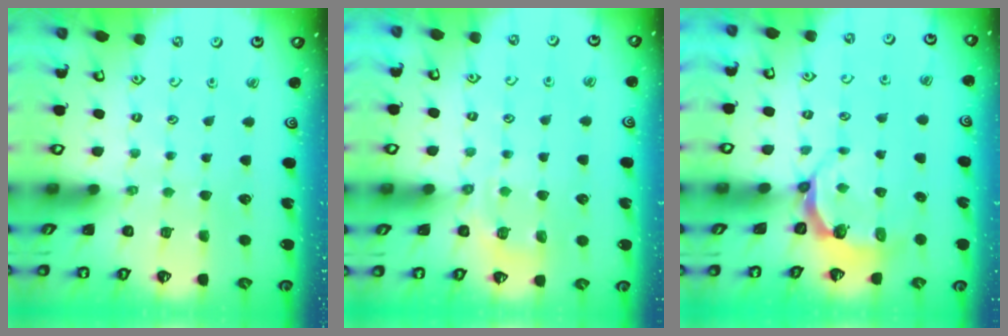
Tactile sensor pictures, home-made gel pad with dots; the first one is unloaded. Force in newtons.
{"total": 6.1, "press": 6.0, "slide": 1.3}
{"total": 5.4, "press": 4.4, "slide": 3.1}